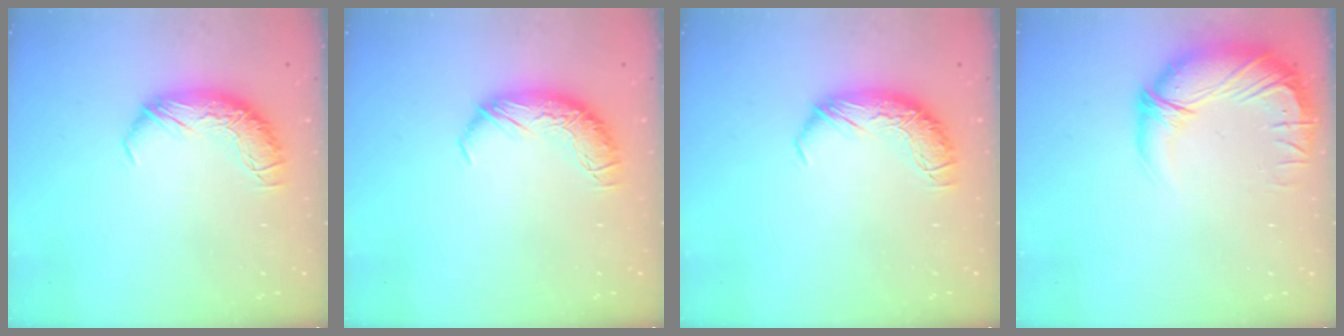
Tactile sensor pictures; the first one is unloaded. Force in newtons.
{"total": 0.0}
{"total": 0.0}
{"total": 3.7, "press": 1.1, "slide": 3.5}